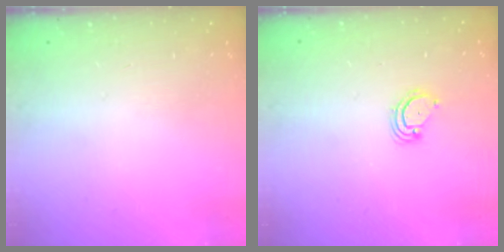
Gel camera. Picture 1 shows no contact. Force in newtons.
{"total": 3.2, "press": 3.2, "slide": 0.3}